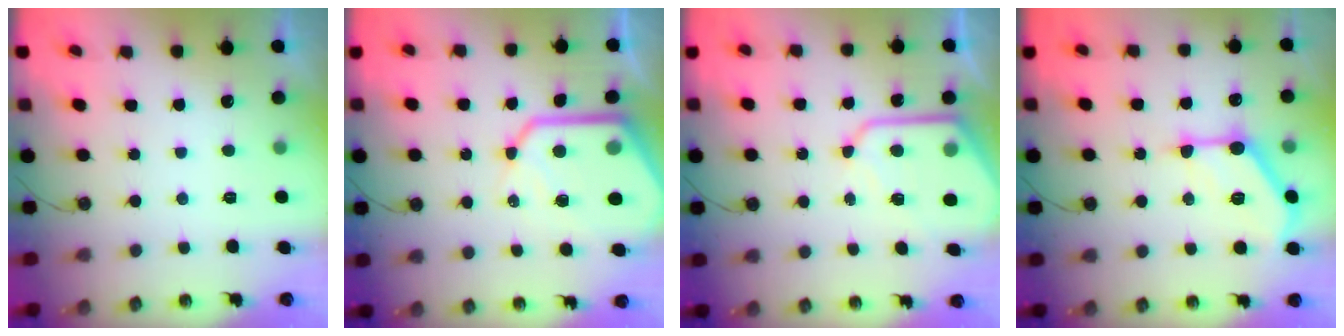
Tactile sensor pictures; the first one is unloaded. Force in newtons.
{"total": 17.3, "press": 17.2, "slide": 1.7}
{"total": 10.7, "press": 10.7, "slide": 0.9}
{"total": 15.0, "press": 15.0, "slide": 0.4}